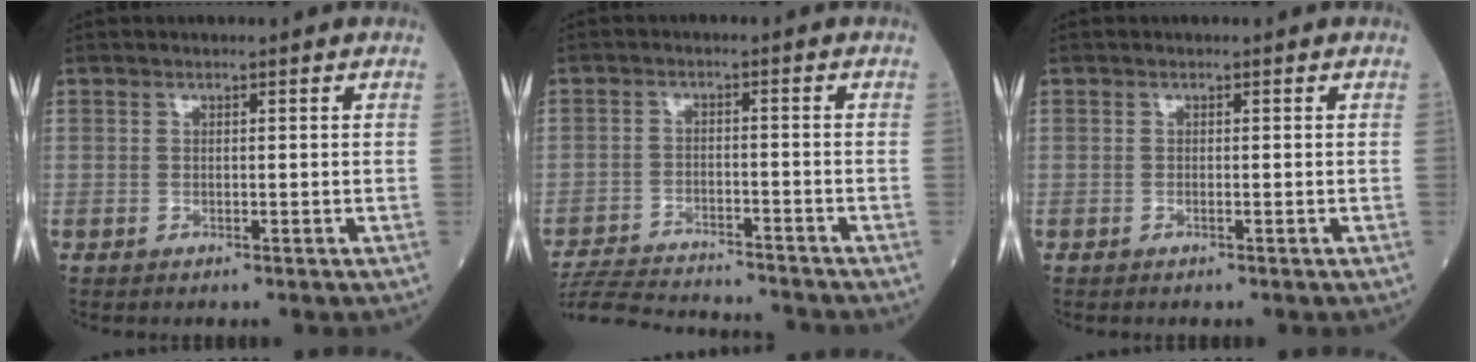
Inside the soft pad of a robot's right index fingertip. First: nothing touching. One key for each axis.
{"total": 13.2, "fx": -12.6, "fy": 1.0, "fz": 3.5, "tx": -0.068, "ty": -0.006, "tz": -0.191}
{"total": 0.0}